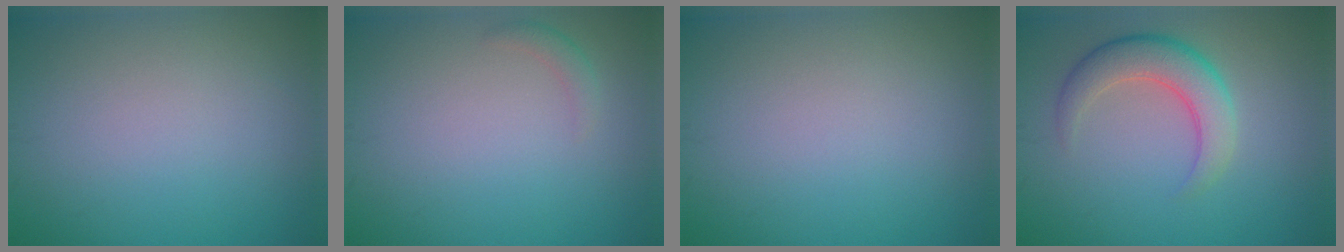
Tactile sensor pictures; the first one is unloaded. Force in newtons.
{"total": 1.0, "press": 1.0, "slide": 0.1}
{"total": 0.0}
{"total": 4.3, "press": 4.3, "slide": 0.2}